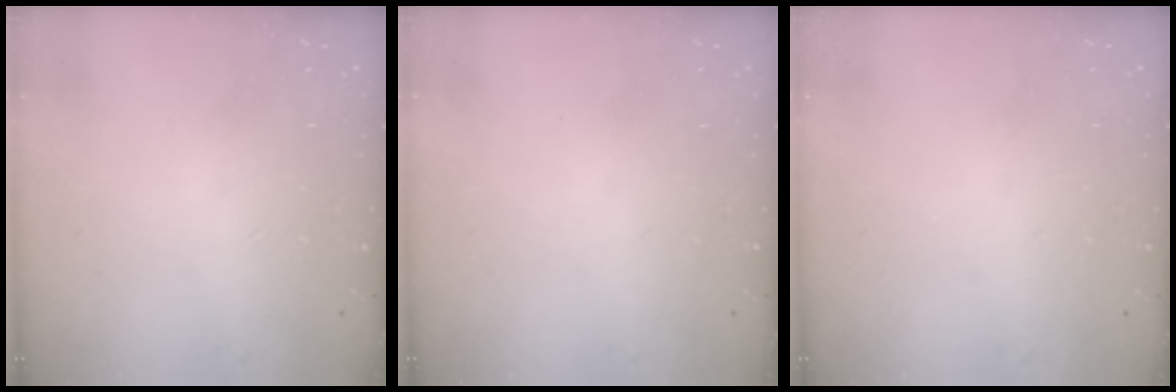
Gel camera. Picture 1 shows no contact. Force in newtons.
{"total": 0.0}
{"total": 0.0}